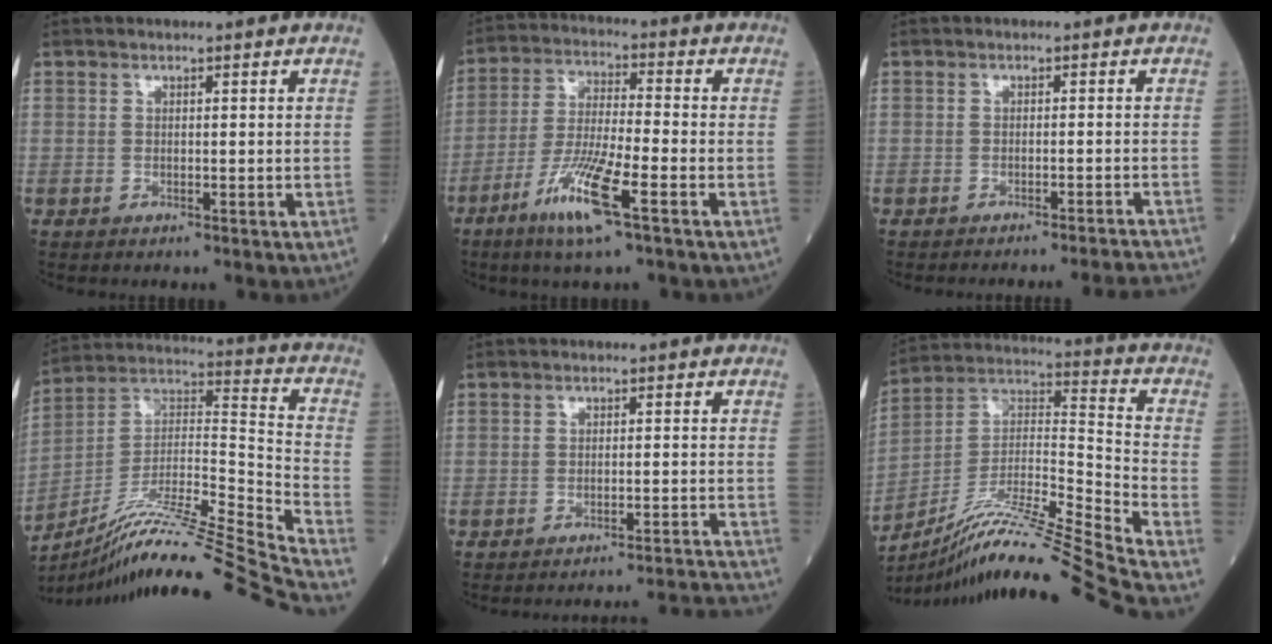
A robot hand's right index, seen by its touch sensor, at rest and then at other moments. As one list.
[{"total": 10.5, "force": [-5.5, 0.5, 8.9], "torque": [-0.178, -0.019, -0.108]}, {"total": 8.5, "force": [-8.1, -2.2, 1.3], "torque": [0.006, -0.017, -0.096]}, {"total": 28.0, "force": [-23.9, -2.2, 14.4], "torque": [-0.203, -0.026, -0.387]}, {"total": 12.1, "force": [-11.7, -2.6, 0.9], "torque": [0.014, -0.011, -0.142]}, {"total": 23.3, "force": [-19.8, -2.8, 12.1], "torque": [-0.208, -0.015, -0.344]}]